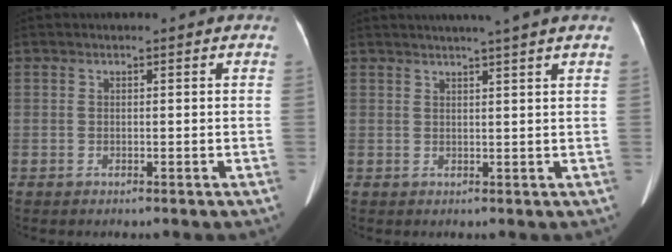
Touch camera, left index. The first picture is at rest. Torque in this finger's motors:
{"motor_torque": [0.11, -0.19, 0.05, 0.08]}